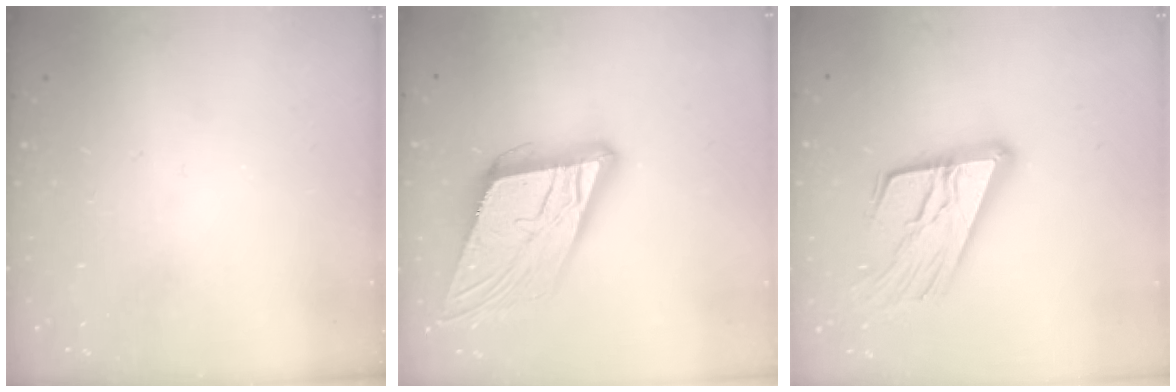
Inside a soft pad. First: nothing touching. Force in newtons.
{"total": 18.8, "press": 18.5, "slide": 3.5}
{"total": 19.1, "press": 19.0, "slide": 2.5}